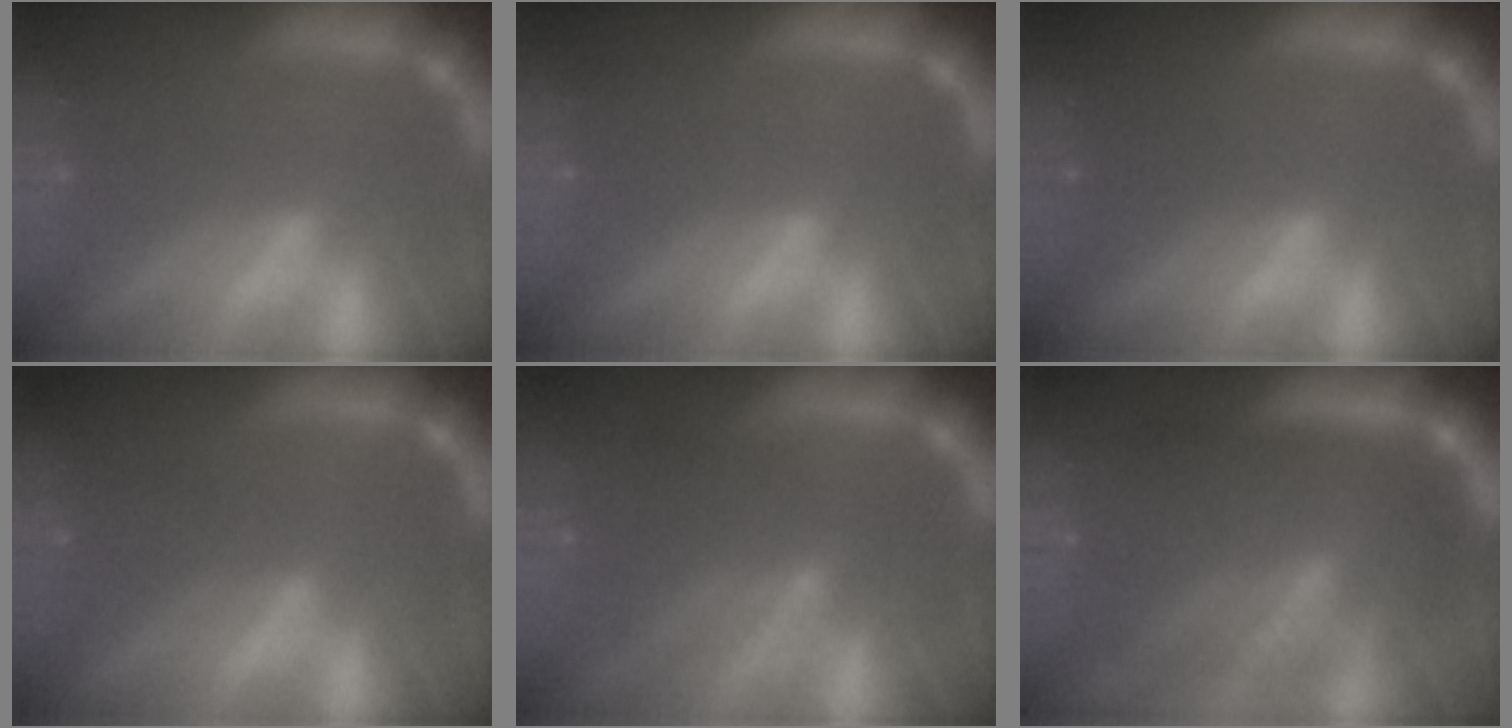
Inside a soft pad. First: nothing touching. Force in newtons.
{"total": 0.0}
{"total": 1.5}
{"total": 2.5}
{"total": 5.1}
{"total": 10.0}